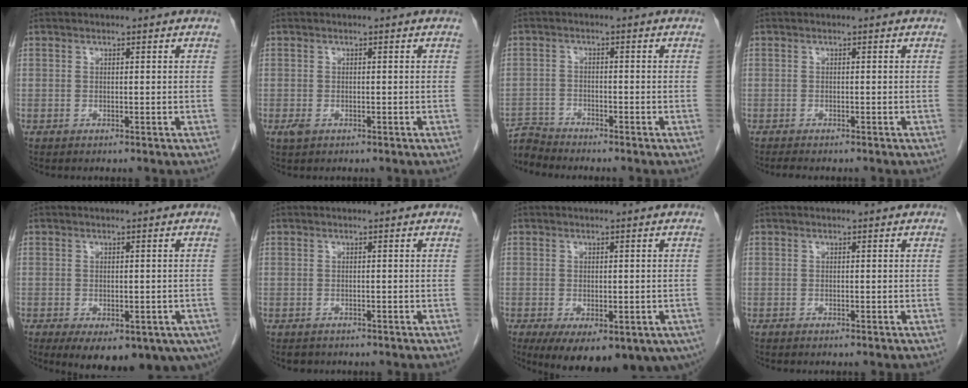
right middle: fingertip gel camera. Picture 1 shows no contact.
{"total": 1.3, "force": [-0.6, 0.7, 0.9], "torque": [-0.022, -0.001, -0.006]}
{"total": 3.7, "force": [-3.6, -0.4, -1.0], "torque": [0.023, -0.012, -0.068]}
{"total": 1.9, "force": [-1.6, 0.4, 0.9], "torque": [-0.021, -0.007, -0.022]}
{"total": 15.1, "force": [-8.2, 7.4, 10.4], "torque": [-0.128, -0.023, -0.095]}
{"total": 1.5, "force": [-1.3, 0.8, 0.2], "torque": [-0.009, -0.001, -0.017]}
{"total": 16.5, "force": [-9.5, 7.5, 11.2], "torque": [-0.151, -0.037, -0.114]}
{"total": 0.0}